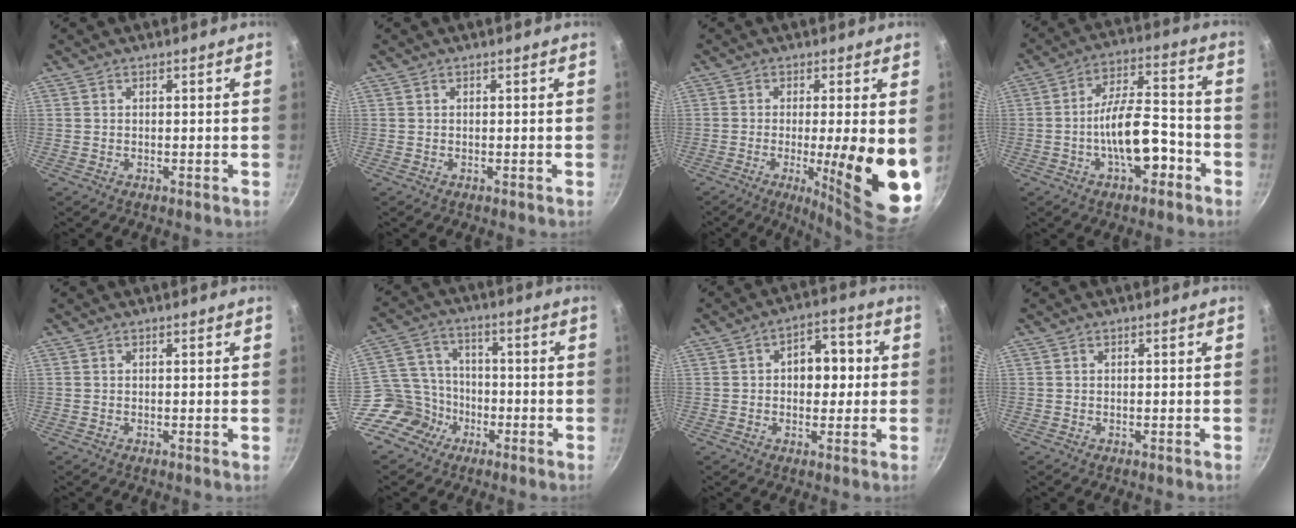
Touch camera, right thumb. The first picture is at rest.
{"total": 0.0}
{"total": 17.0, "force": [-2.5, 3.4, 16.4], "torque": [-0.213, -0.024, -0.029]}
{"total": 12.3, "force": [-4.6, 5.4, 10.1], "torque": [-0.142, 0.049, -0.077]}
{"total": 0.0}
{"total": 9.7, "force": [-4.9, 8.1, 2.3], "torque": [-0.007, 0.051, -0.098]}
{"total": 8.2, "force": [0.6, 5.7, 5.9], "torque": [-0.034, 0.017, 0.002]}
{"total": 0.0}